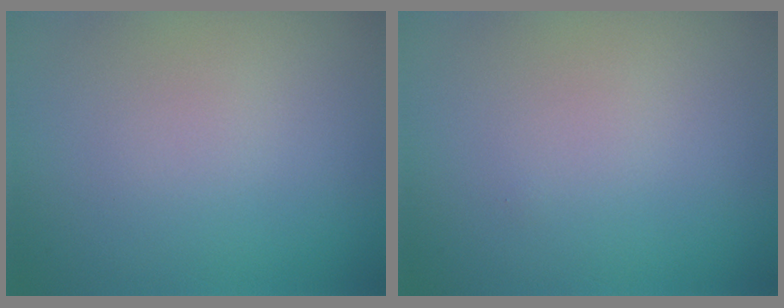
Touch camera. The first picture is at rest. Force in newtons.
{"total": 0.0}